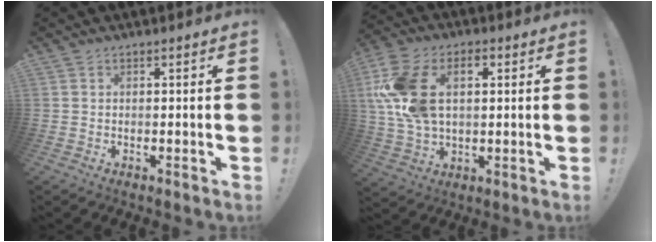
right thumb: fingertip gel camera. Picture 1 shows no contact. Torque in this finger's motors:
{"motor_torque": [0.67, 1.85, 1.70, -0.22, 0.41]}